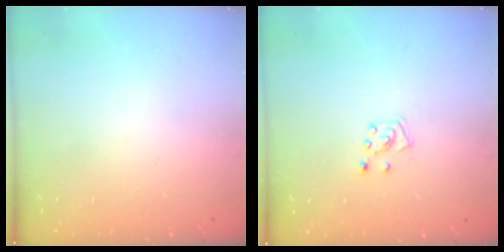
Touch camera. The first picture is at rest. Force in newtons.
{"total": 6.2, "press": 6.1, "slide": 0.6}